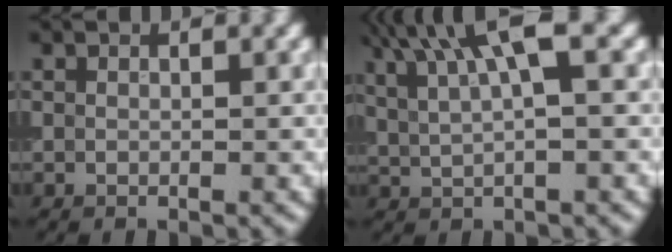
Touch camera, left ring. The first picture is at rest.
{"total": 6.5, "force": [3.2, 1.5, 5.5], "torque": [-0.098, 0.012, 0.060]}